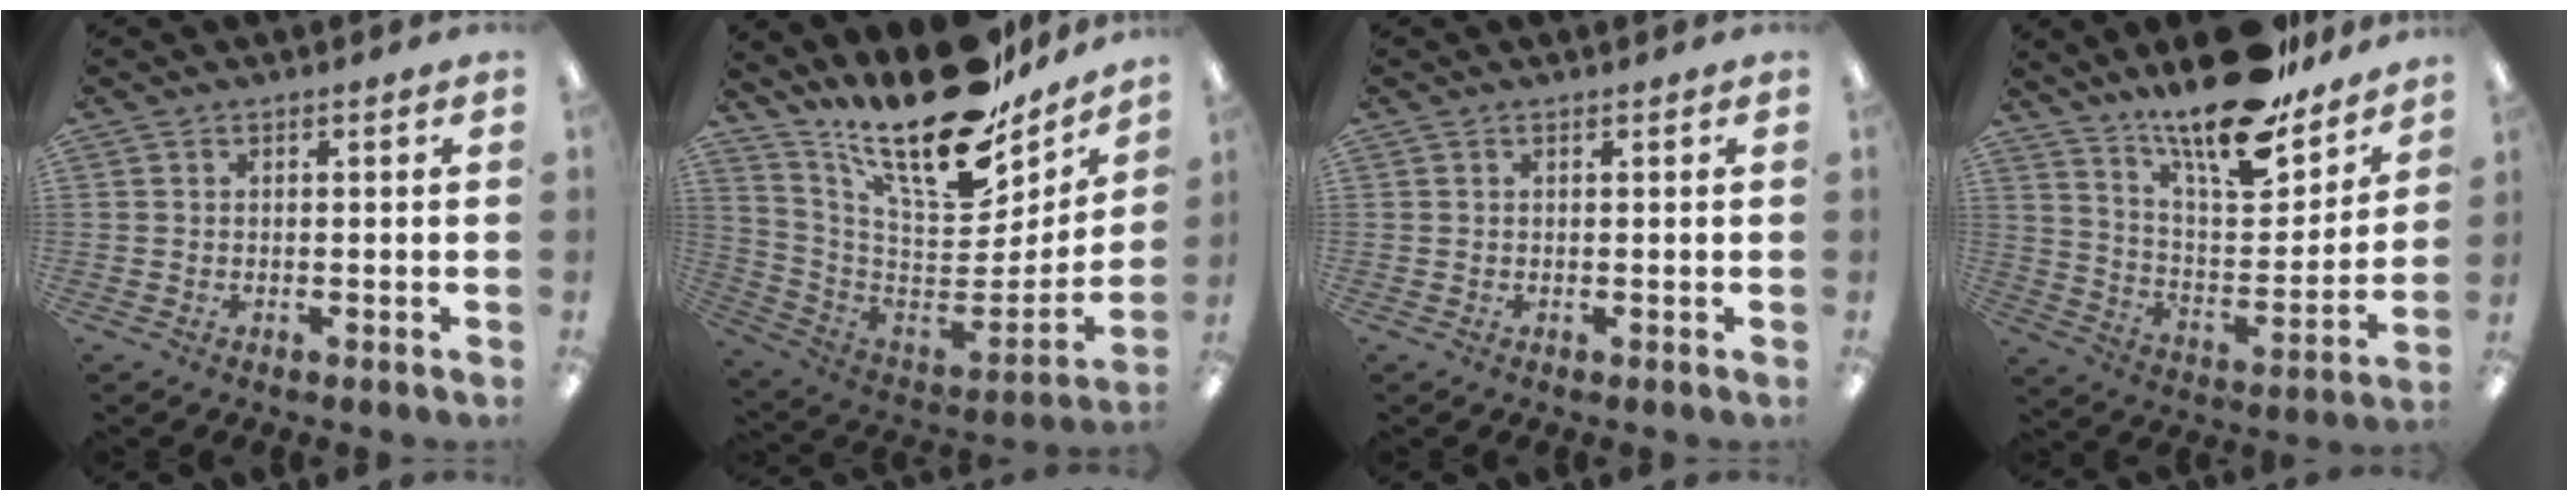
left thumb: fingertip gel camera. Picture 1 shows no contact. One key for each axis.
{"total": 21.5, "fx": 15.9, "fy": 7.7, "fz": 12.3, "tx": -0.182, "ty": -0.128, "tz": 0.269}
{"total": 0.0}
{"total": 18.8, "fx": 15.5, "fy": 5.0, "fz": 9.4, "tx": -0.156, "ty": -0.117, "tz": 0.263}